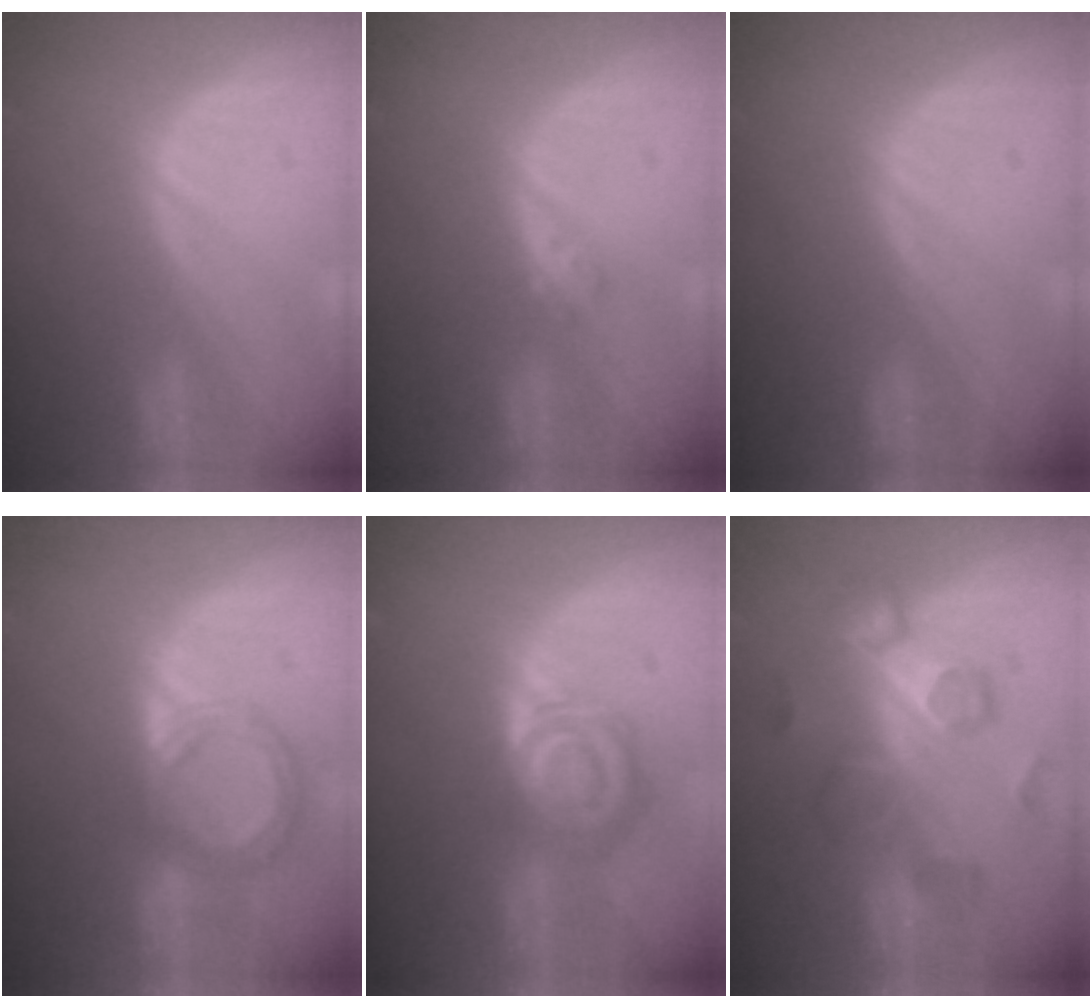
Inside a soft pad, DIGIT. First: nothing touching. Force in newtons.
{"total": 1.6, "press": 1.4, "slide": 0.8}
{"total": 0.0}
{"total": 6.7, "press": 6.2, "slide": 2.6}
{"total": 7.9, "press": 7.0, "slide": 3.8}
{"total": 8.5, "press": 8.4, "slide": 1.4}